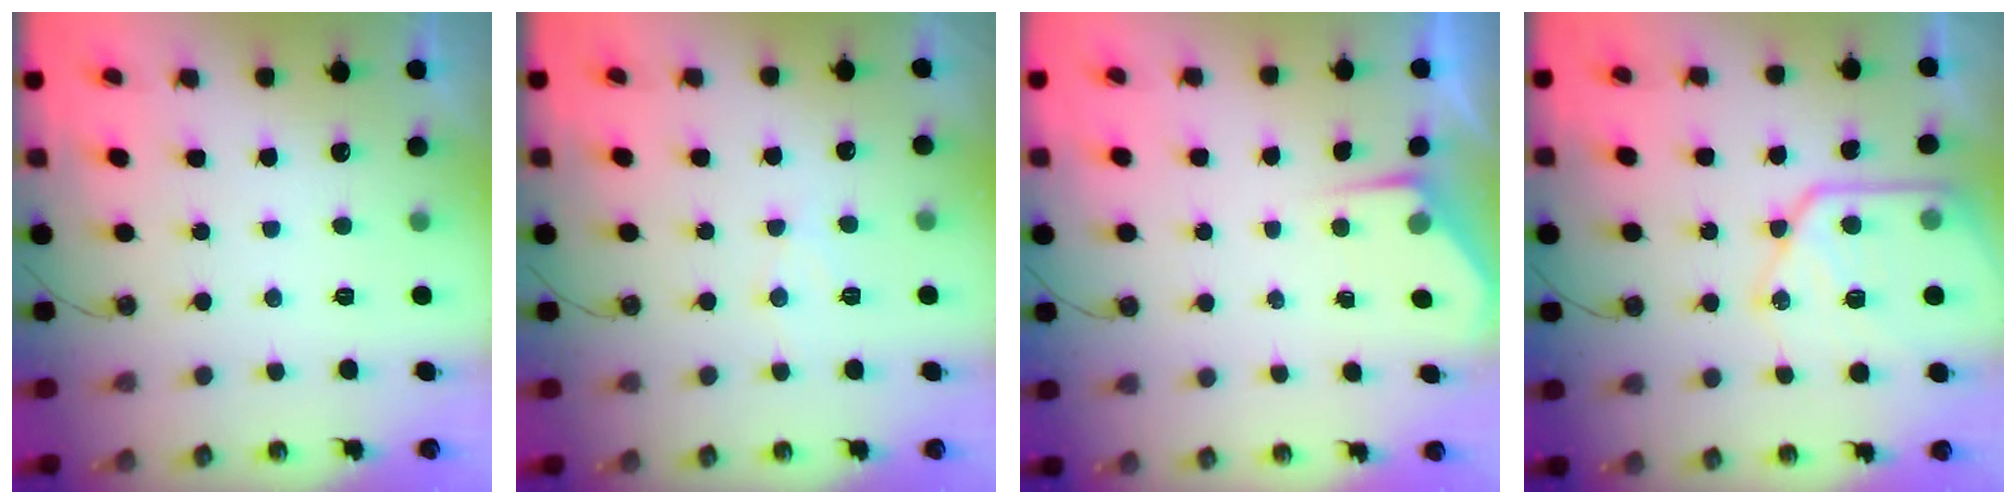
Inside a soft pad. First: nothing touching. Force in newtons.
{"total": 6.5, "press": 6.5, "slide": 0.5}
{"total": 2.9, "press": 2.9, "slide": 0.5}
{"total": 16.3, "press": 16.3, "slide": 1.5}